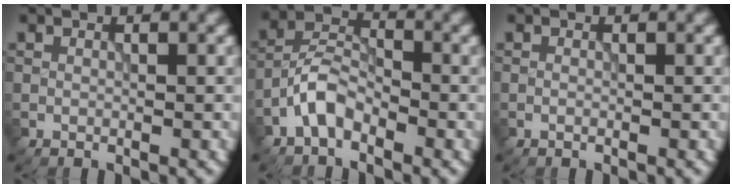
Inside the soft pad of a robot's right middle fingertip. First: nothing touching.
{"total": 3.6, "force": [-2.3, 1.8, 2.1], "torque": [-0.034, 0.017, -0.054]}
{"total": 0.0}